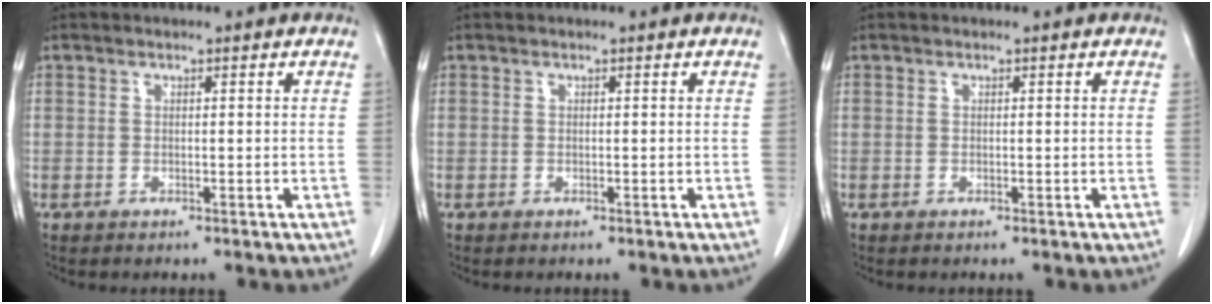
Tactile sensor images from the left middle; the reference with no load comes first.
{"total": 0.0}
{"total": 0.0}